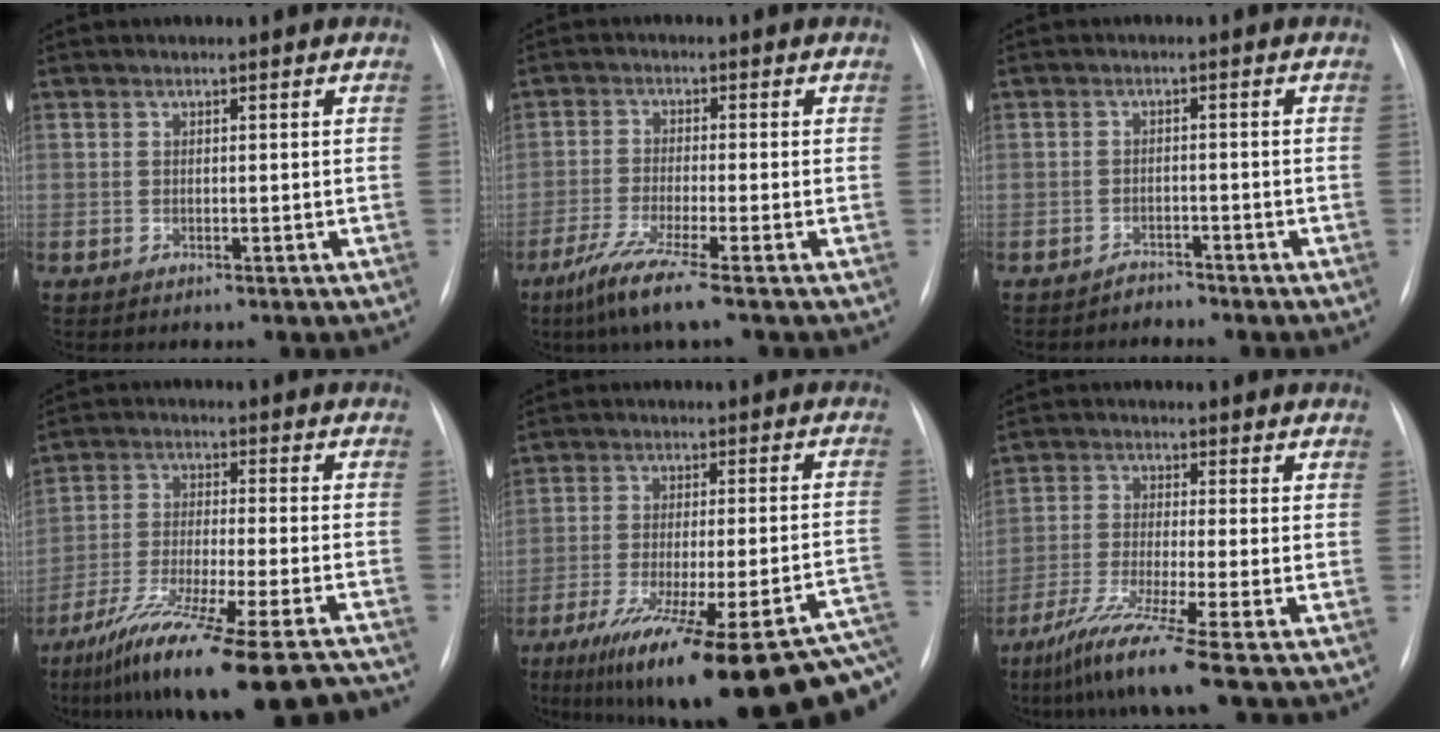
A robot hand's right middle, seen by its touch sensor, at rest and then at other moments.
{"total": 6.8, "force": [-4.6, -0.7, 5.0], "torque": [-0.101, -0.023, -0.090]}
{"total": 1.8, "force": [-1.7, 0.5, -0.5], "torque": [0.007, -0.003, -0.026]}
{"total": 21.4, "force": [-17.1, 0.4, 12.8], "torque": [-0.177, -0.043, -0.274]}
{"total": 28.1, "force": [-18.3, 3.6, 21.0], "torque": [-0.242, -0.022, -0.258]}
{"total": 9.1, "force": [-6.3, -1.8, 6.4], "torque": [-0.120, -0.039, -0.118]}